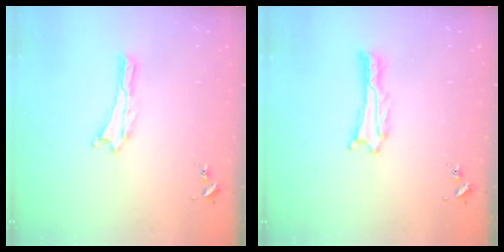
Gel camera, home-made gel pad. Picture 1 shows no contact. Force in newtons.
{"total": 0.9, "press": 0.8, "slide": 0.1}